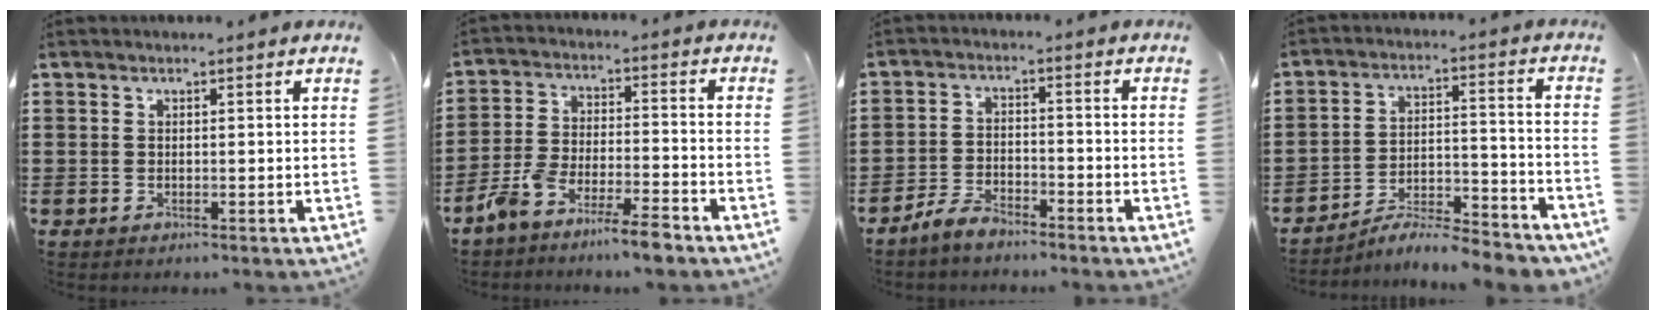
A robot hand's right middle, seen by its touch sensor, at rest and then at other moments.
{"total": 7.0, "force": [-6.3, 0.2, 3.1], "torque": [-0.075, -0.006, -0.125]}
{"total": 3.9, "force": [-3.7, 0.8, 1.1], "torque": [-0.034, 0.007, -0.078]}
{"total": 6.0, "force": [-5.8, 0.4, 1.7], "torque": [-0.024, 0.000, -0.111]}